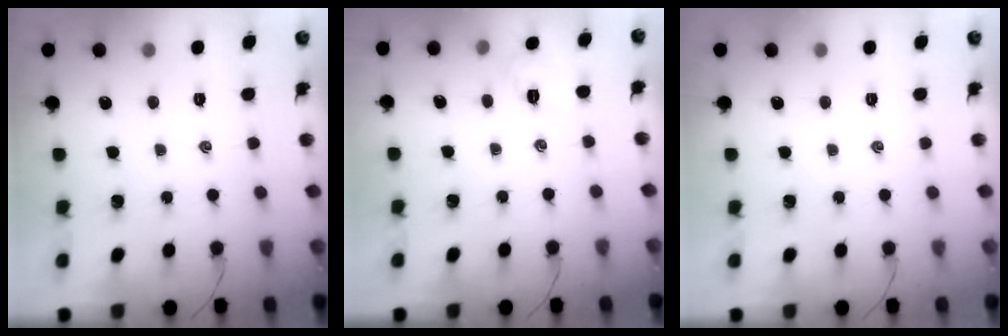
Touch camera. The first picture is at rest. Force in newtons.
{"total": 3.2, "press": 3.1, "slide": 1.0}
{"total": 0.0}